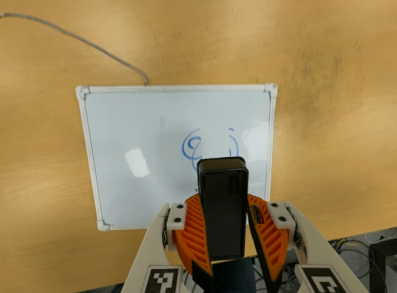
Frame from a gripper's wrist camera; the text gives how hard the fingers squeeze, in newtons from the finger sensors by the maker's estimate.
{"total": 8.8, "left": 9.1, "right": 8.5}